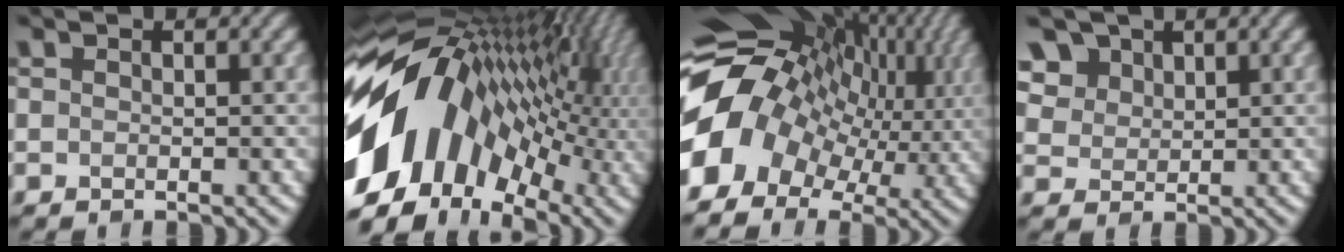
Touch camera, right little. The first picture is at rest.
{"total": 17.1, "force": [-1.4, 10.8, 13.1], "torque": [-0.243, 0.023, -0.039]}
{"total": 15.7, "force": [0.0, 11.9, 10.2], "torque": [-0.215, -0.008, 0.013]}
{"total": 6.1, "force": [3.6, 4.3, 2.4], "torque": [-0.078, 0.006, 0.065]}